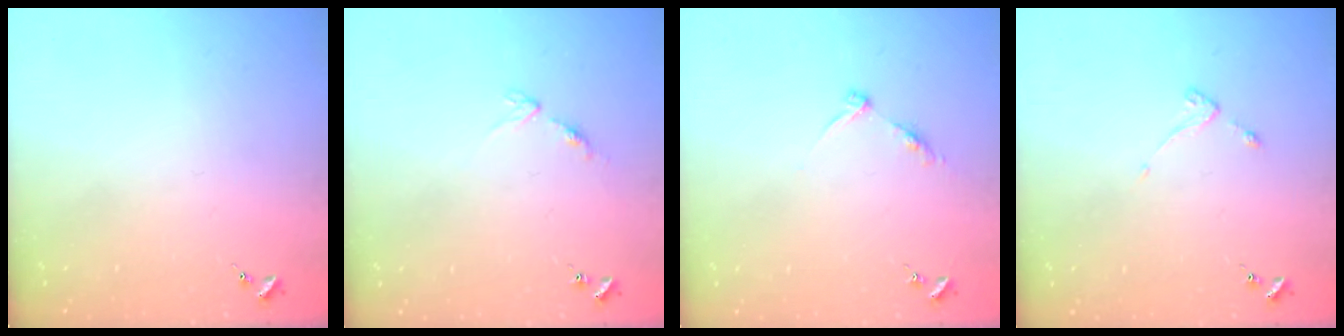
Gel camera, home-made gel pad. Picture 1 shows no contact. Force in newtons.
{"total": 7.8, "press": 7.8, "slide": 0.6}
{"total": 6.2, "press": 6.2, "slide": 0.7}
{"total": 2.6, "press": 2.6, "slide": 0.5}